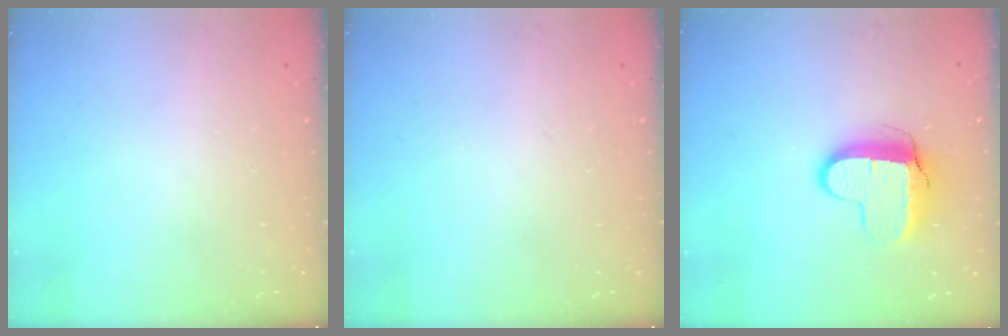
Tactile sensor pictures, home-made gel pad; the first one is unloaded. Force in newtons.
{"total": 0.0}
{"total": 9.9, "press": 9.8, "slide": 0.9}